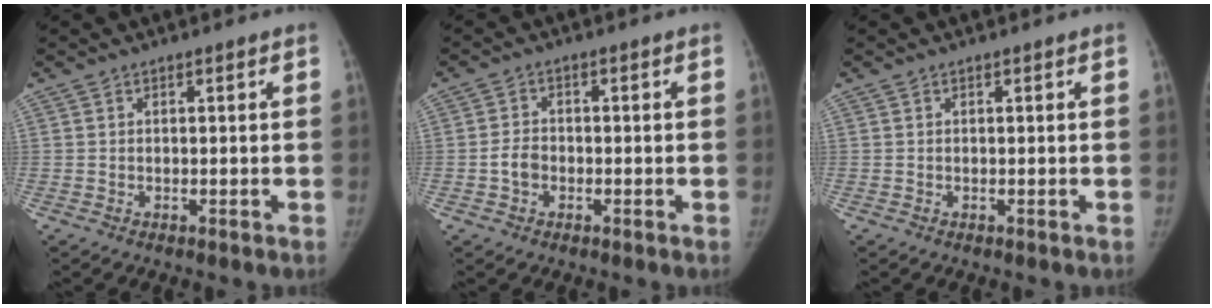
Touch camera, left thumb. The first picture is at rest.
{"total": 3.2, "force": [-0.9, 2.5, 1.8], "torque": [-0.026, 0.011, -0.021]}
{"total": 0.0}